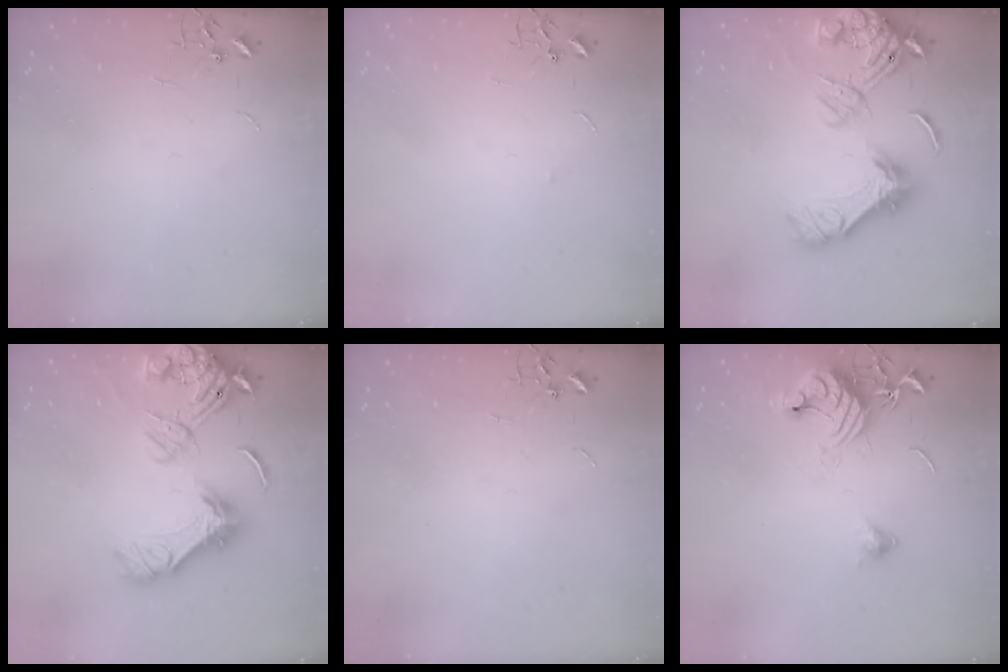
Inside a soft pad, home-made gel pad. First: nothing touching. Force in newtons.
{"total": 2.6, "press": 2.5, "slide": 0.4}
{"total": 19.7, "press": 19.4, "slide": 3.3}
{"total": 19.7, "press": 19.4, "slide": 3.3}
{"total": 0.0}
{"total": 12.8, "press": 12.7, "slide": 1.6}